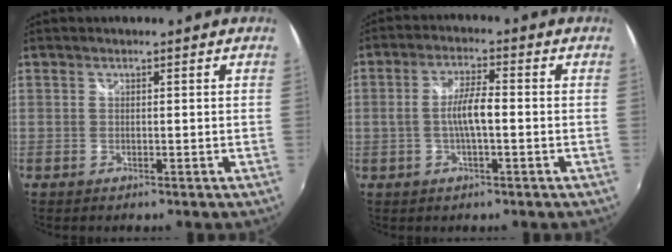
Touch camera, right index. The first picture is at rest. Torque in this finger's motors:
{"motor_torque": [0.50, -0.21, 0.39, 0.13]}